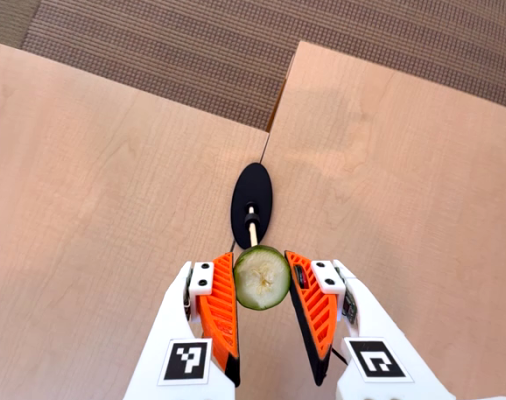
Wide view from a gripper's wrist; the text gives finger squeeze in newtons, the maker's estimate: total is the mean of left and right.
{"total": 11.0, "left": 11.1, "right": 10.8}